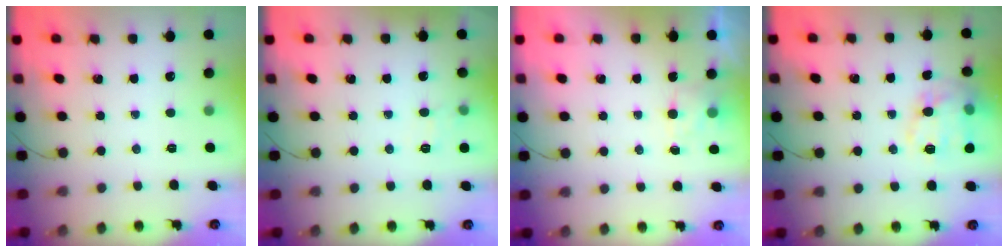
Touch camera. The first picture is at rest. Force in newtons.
{"total": 6.4, "press": 6.2, "slide": 1.6}
{"total": 1.9, "press": 1.5, "slide": 1.2}
{"total": 15.8, "press": 15.7, "slide": 1.0}